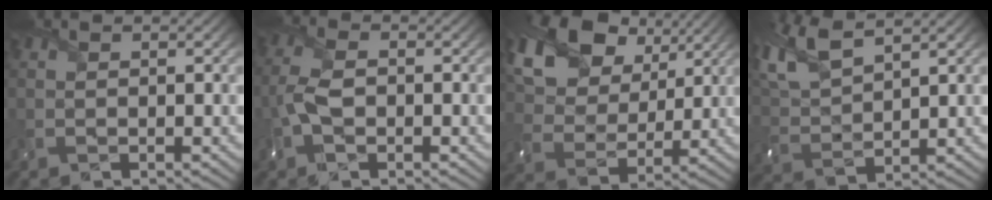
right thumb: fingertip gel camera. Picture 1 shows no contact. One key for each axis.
{"total": 4.9, "fx": -1.3, "fy": 2.9, "fz": 3.8, "tx": -0.105, "ty": 0.004, "tz": -0.033}
{"total": 19.0, "fx": 10.6, "fy": 12.5, "fz": 9.5, "tx": -0.244, "ty": 0.040, "tz": 0.225}
{"total": 8.7, "fx": 6.2, "fy": 2.7, "fz": 5.4, "tx": -0.143, "ty": 0.020, "tz": 0.128}